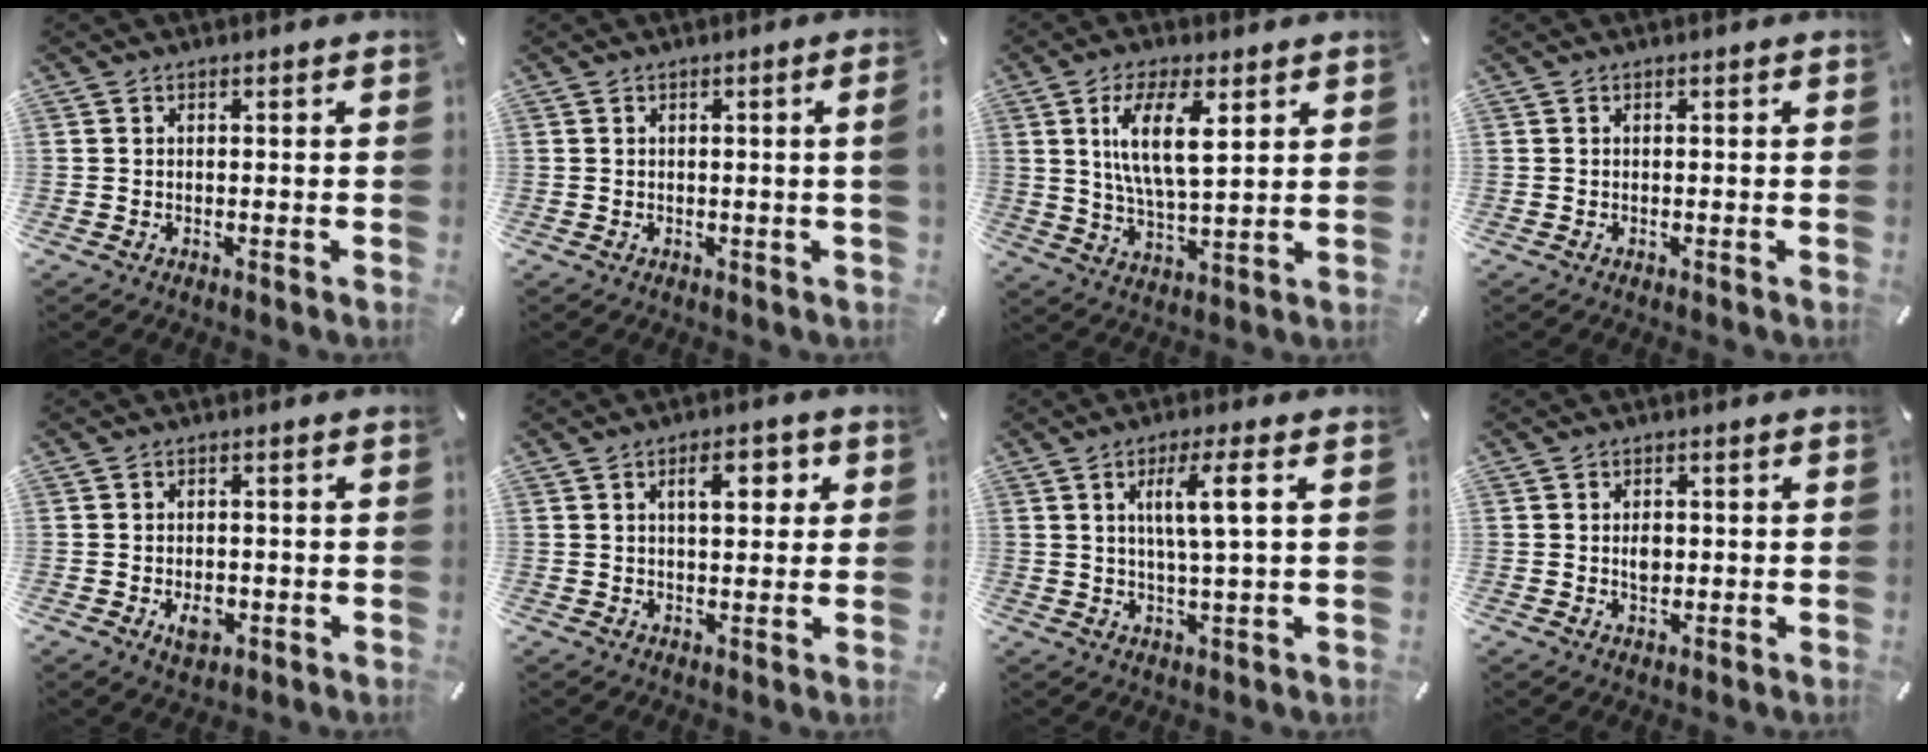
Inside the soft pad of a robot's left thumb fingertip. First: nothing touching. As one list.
[{"total": 2.9, "force": [0.3, -0.3, 2.9], "torque": [-0.049, -0.008, 0.004]}, {"total": 12.0, "force": [4.8, 4.4, 10.1], "torque": [-0.187, -0.005, 0.080]}, {"total": 0.0}, {"total": 4.5, "force": [-1.2, 3.0, 3.1], "torque": [-0.056, 0.000, -0.022]}, {"total": 7.1, "force": [2.7, 3.0, 5.8], "torque": [-0.083, -0.006, 0.037]}, {"total": 7.9, "force": [2.2, 0.3, 7.6], "torque": [-0.151, 0.003, 0.030]}, {"total": 2.7, "force": [0.2, 1.9, 1.9], "torque": [-0.024, -0.003, 0.000]}]